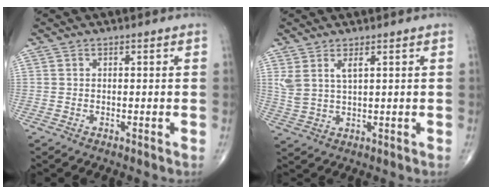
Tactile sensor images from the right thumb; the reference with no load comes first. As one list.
[{"total": 4.4, "force": [2.1, 1.5, 3.6], "torque": [-0.085, -0.008, 0.053]}]